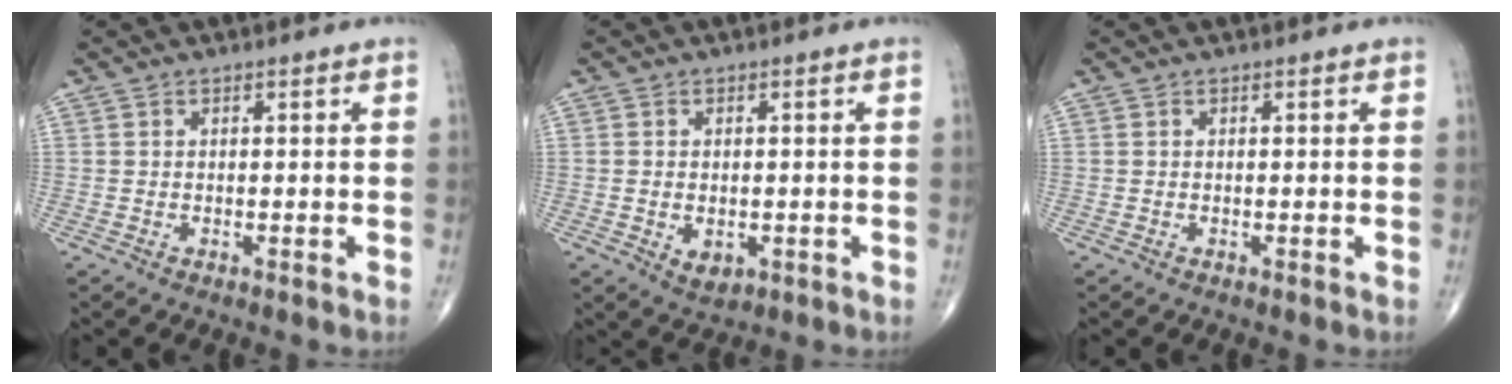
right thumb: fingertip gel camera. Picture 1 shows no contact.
{"total": 3.6, "force": [-0.8, 2.5, 2.5], "torque": [-0.028, -0.002, -0.003]}
{"total": 0.0}